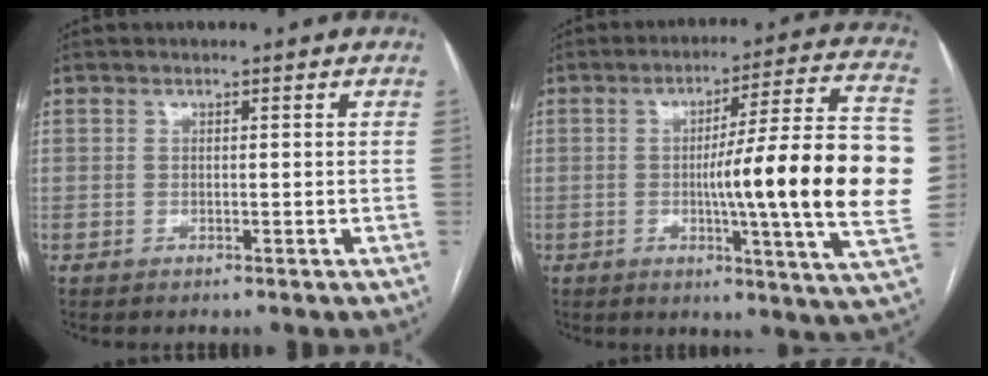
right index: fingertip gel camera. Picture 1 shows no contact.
{"total": 21.9, "force": [-1.3, -0.4, 21.8], "torque": [-0.249, 0.013, -0.024]}